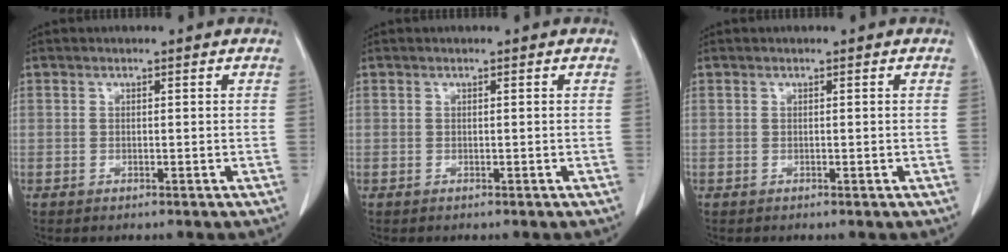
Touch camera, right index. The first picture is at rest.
{"total": 0.0}
{"total": 0.0}